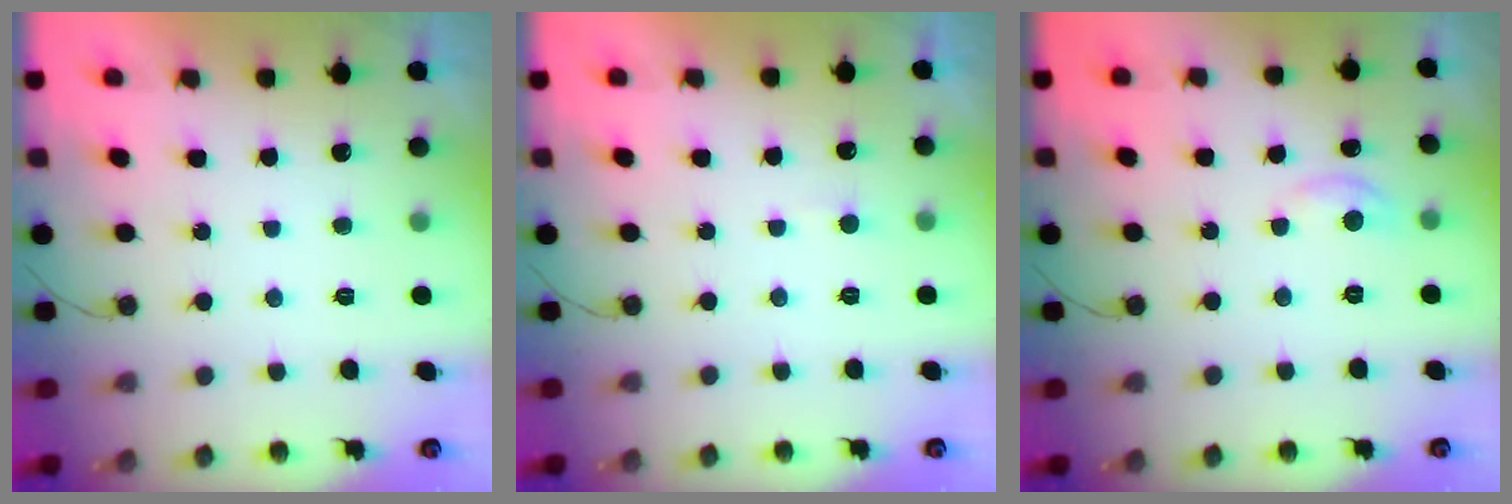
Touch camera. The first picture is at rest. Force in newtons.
{"total": 2.9, "press": 2.9, "slide": 0.3}
{"total": 4.4, "press": 4.4, "slide": 0.7}